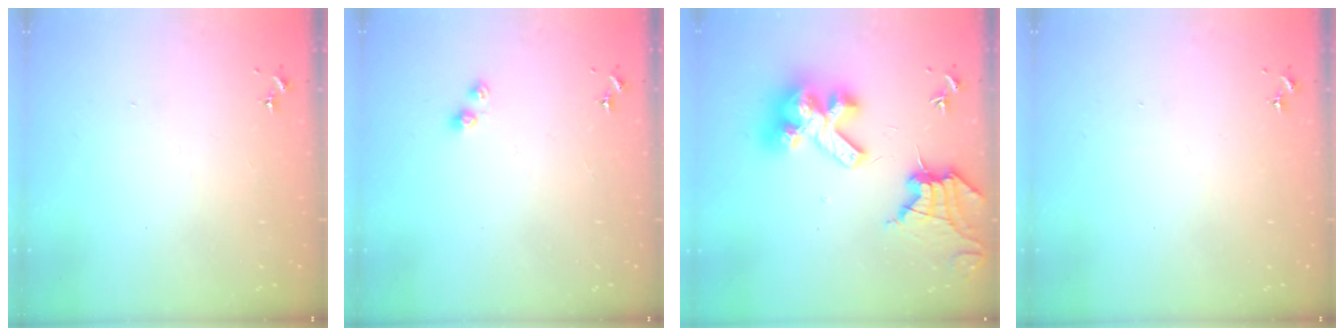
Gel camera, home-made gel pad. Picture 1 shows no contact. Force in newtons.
{"total": 3.8, "press": 3.8, "slide": 0.4}
{"total": 17.1, "press": 16.9, "slide": 2.0}
{"total": 0.0}